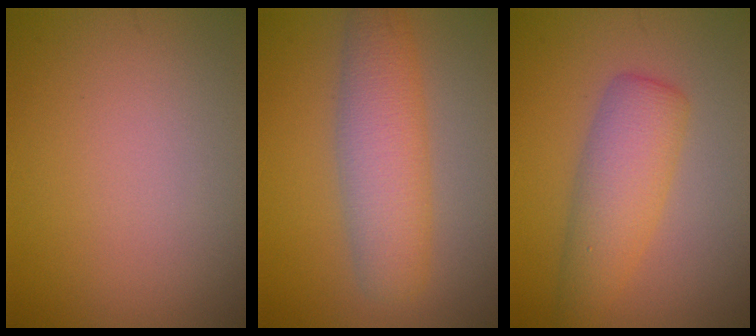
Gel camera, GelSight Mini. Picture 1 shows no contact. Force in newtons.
{"total": 5.3, "press": 5.3, "slide": 0.2}
{"total": 4.5, "press": 4.5, "slide": 0.1}